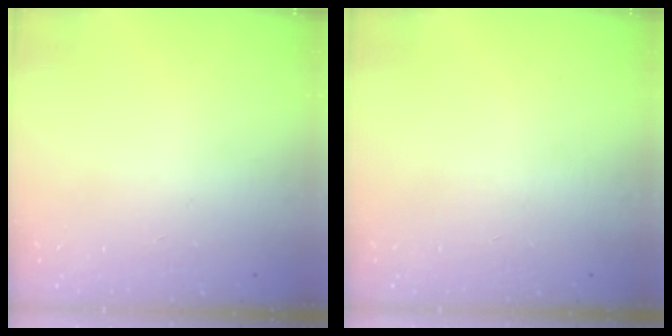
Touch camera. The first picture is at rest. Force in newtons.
{"total": 0.0}